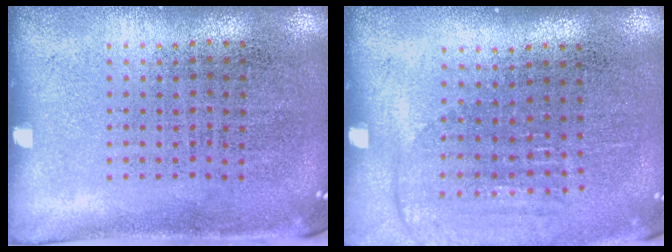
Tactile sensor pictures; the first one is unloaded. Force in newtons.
{"total": 1.3, "press": 1.2, "slide": 0.6}